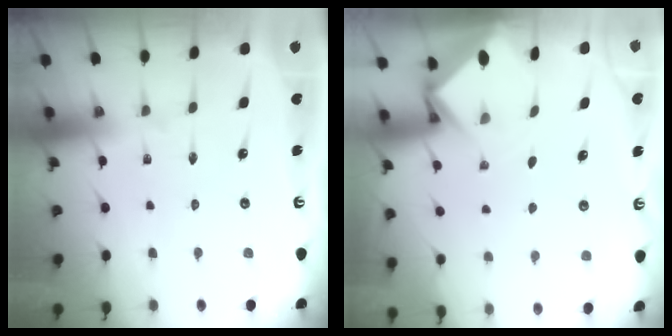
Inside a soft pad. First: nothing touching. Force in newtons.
{"total": 2.9, "press": 2.9, "slide": 0.2}